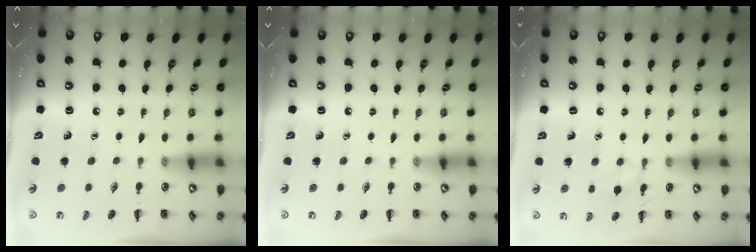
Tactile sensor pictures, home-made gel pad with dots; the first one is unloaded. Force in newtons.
{"total": 0.0}
{"total": 6.3, "press": 6.0, "slide": 2.1}